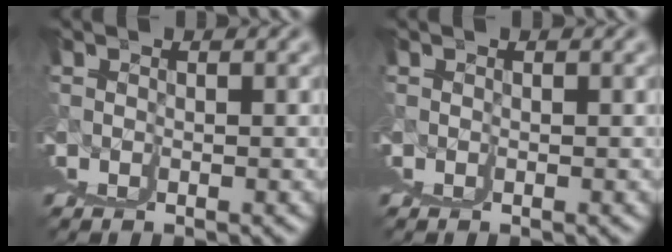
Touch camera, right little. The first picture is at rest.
{"total": 0.0}